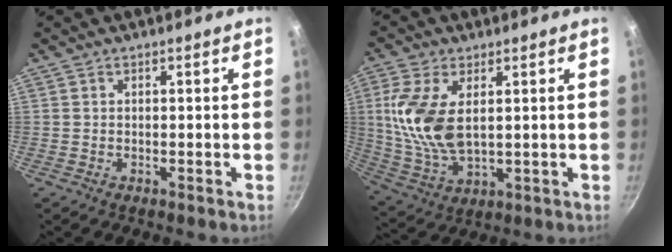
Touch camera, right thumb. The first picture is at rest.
{"total": 13.4, "force": [2.5, 7.1, 11.1], "torque": [-0.221, -0.009, 0.058]}